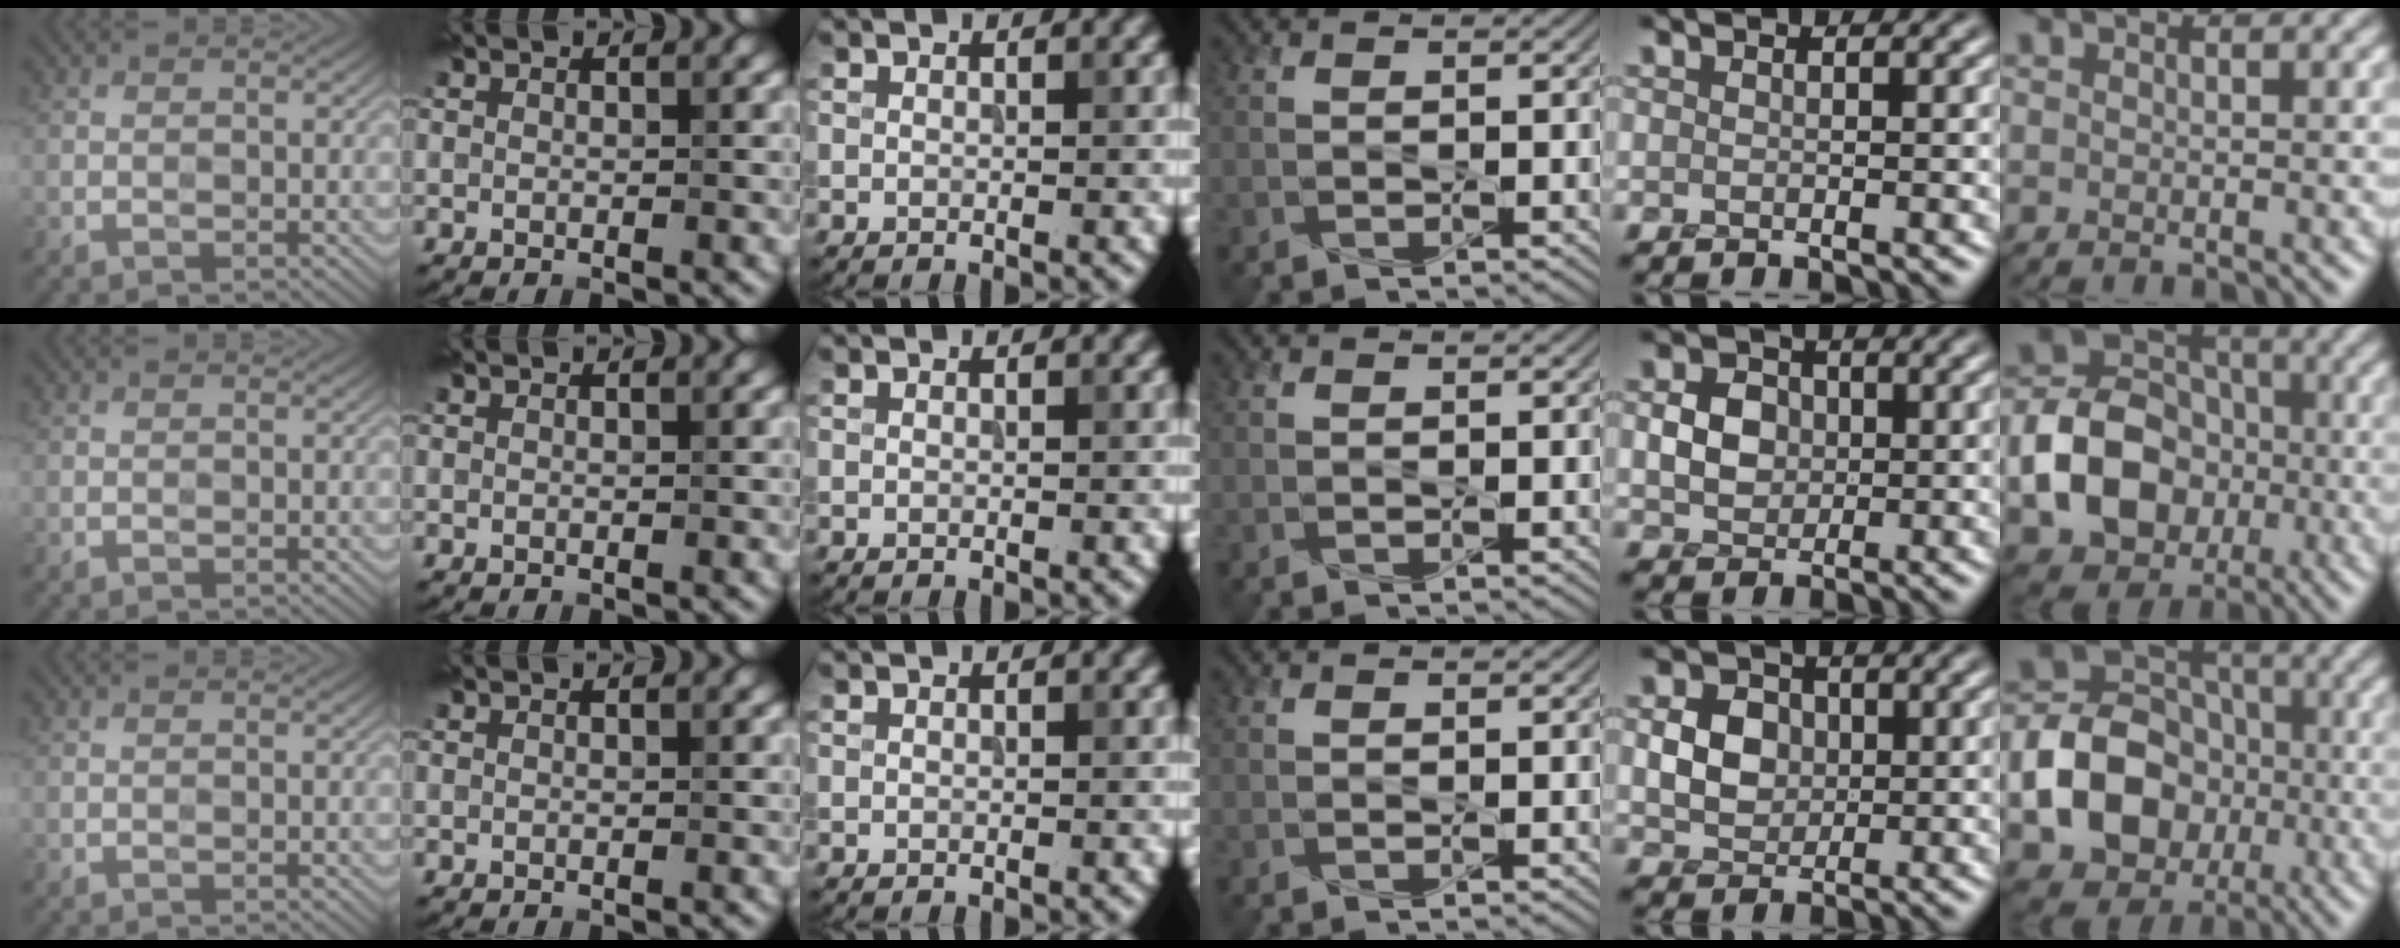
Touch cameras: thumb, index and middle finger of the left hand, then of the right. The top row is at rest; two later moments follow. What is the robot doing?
{"motion": "press", "object": "stapler"}